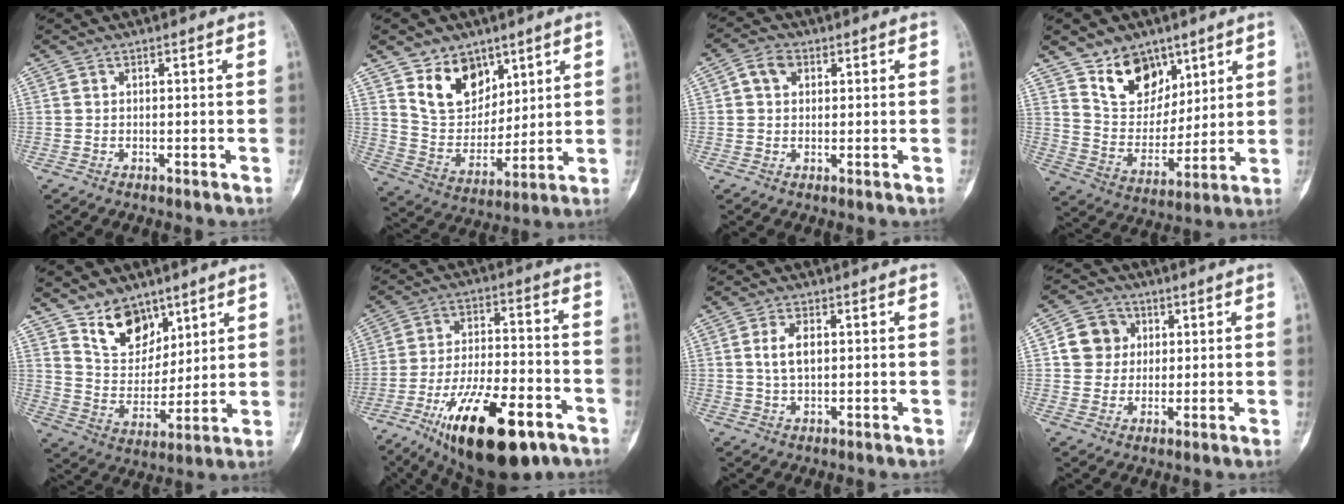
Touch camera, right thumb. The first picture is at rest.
{"total": 12.7, "force": [7.5, 8.6, 5.6], "torque": [-0.058, -0.053, 0.146]}
{"total": 4.0, "force": [1.2, 3.1, 2.3], "torque": [-0.031, 0.007, 0.020]}
{"total": 12.9, "force": [8.1, 8.5, 5.2], "torque": [-0.048, -0.055, 0.154]}
{"total": 11.6, "force": [7.8, 7.1, 4.8], "torque": [-0.045, -0.058, 0.150]}
{"total": 22.3, "force": [-11.9, 8.6, 16.8], "torque": [-0.275, 0.051, -0.188]}
{"total": 4.3, "force": [0.7, 2.3, 3.6], "torque": [-0.067, 0.002, 0.014]}
{"total": 7.7, "force": [1.6, 7.0, 2.6], "torque": [-0.011, 0.001, 0.022]}